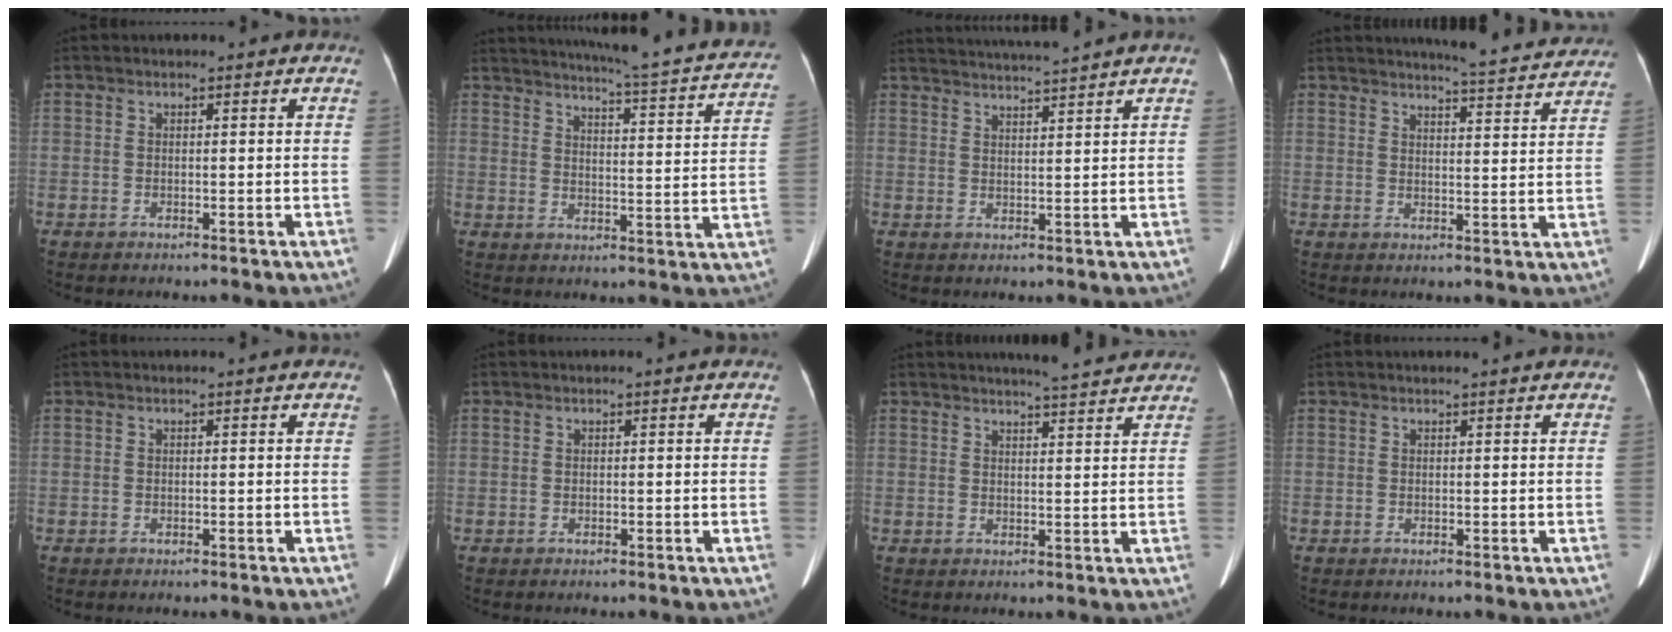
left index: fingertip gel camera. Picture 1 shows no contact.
{"total": 23.2, "force": [21.2, 1.4, 9.4], "torque": [-0.136, -0.051, 0.254]}
{"total": 7.8, "force": [7.2, -1.9, 2.3], "torque": [-0.037, 0.006, 0.110]}
{"total": 11.8, "force": [11.3, 0.6, 3.1], "torque": [-0.041, -0.013, 0.128]}
{"total": 0.0}
{"total": 0.0}
{"total": 7.5, "force": [7.0, 0.1, 2.7], "torque": [-0.044, 0.005, 0.084]}
{"total": 1.3, "force": [1.2, -0.1, 0.5], "torque": [-0.006, 0.007, 0.019]}